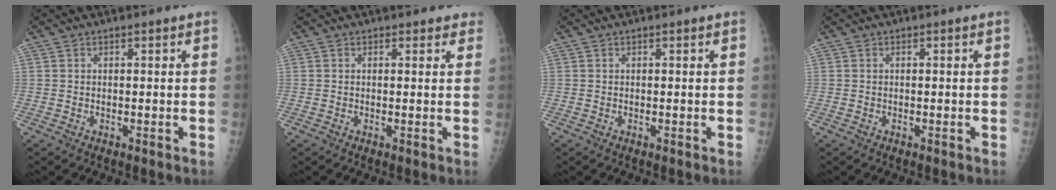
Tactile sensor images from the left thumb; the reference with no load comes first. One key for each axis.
{"total": 1.8, "fx": 1.5, "fy": 0.9, "fz": 0.4, "tx": 0.016, "ty": -0.004, "tz": 0.008}
{"total": 0.0}
{"total": 0.0}